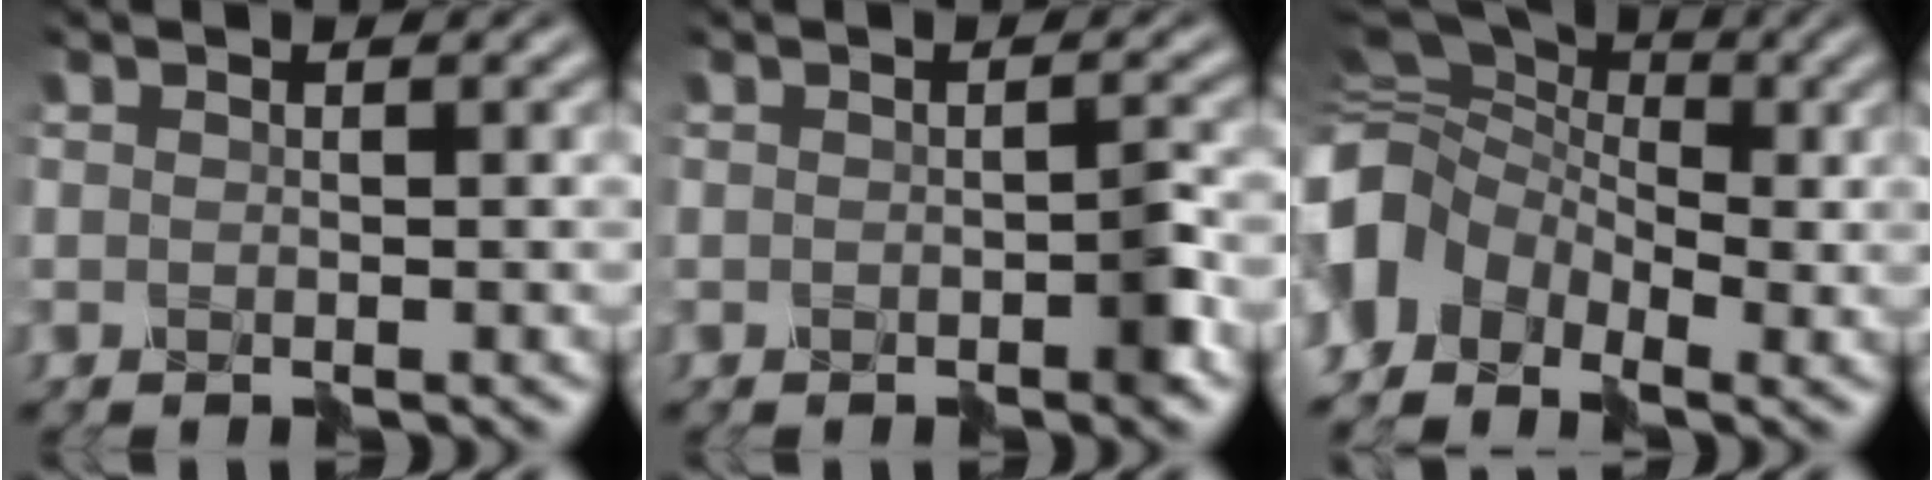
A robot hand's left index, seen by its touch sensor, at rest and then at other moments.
{"total": 2.0, "force": [-1.2, 0.4, 1.6], "torque": [-0.031, 0.001, -0.022]}
{"total": 7.5, "force": [-2.1, 6.3, 3.5], "torque": [-0.079, 0.010, -0.044]}